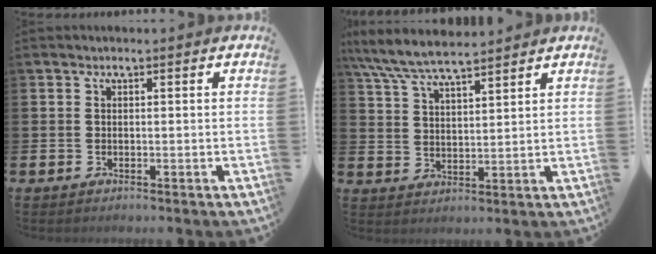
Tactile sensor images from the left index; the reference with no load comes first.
{"total": 7.2, "force": [6.7, 0.9, 2.4], "torque": [-0.073, -0.027, 0.122]}